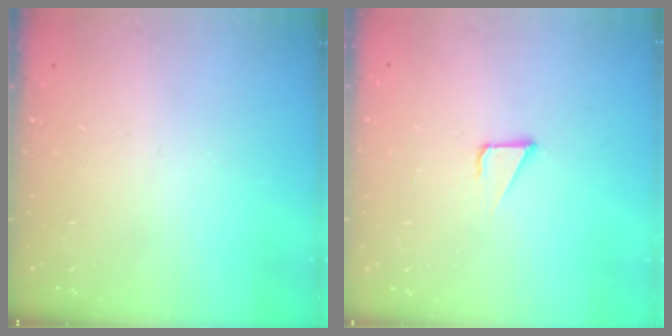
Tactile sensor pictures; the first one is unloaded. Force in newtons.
{"total": 2.1, "press": 2.1, "slide": 0.1}